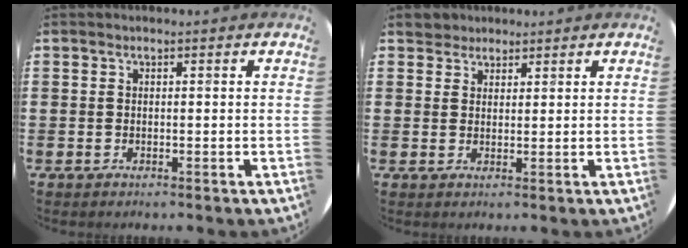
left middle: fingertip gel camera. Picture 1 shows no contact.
{"total": 2.4, "force": [2.2, 1.1, -0.2], "torque": [0.006, 0.003, 0.042]}